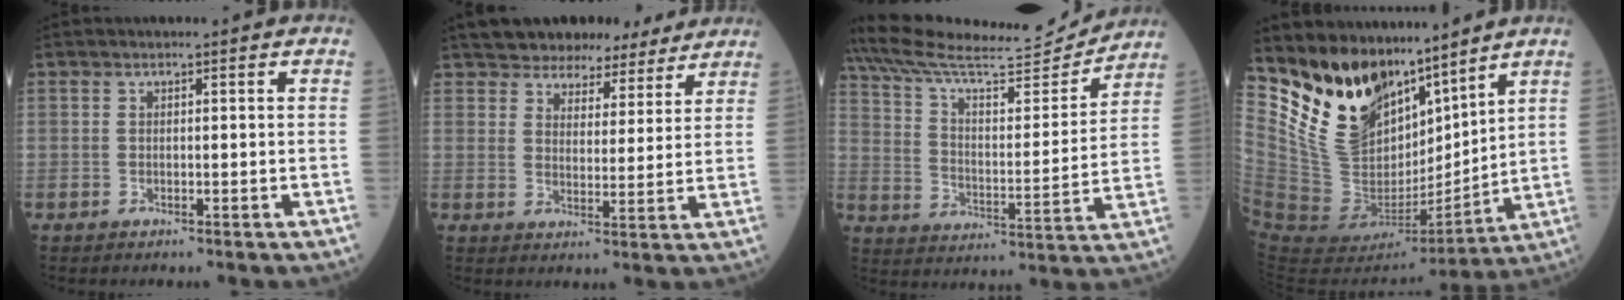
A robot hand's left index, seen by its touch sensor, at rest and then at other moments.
{"total": 10.5, "force": [9.4, 4.1, 2.7], "torque": [-0.023, 0.017, 0.118]}
{"total": 19.2, "force": [18.3, 1.2, 5.6], "torque": [-0.106, -0.025, 0.280]}
{"total": 17.9, "force": [14.2, 7.8, 7.5], "torque": [-0.128, -0.010, 0.276]}